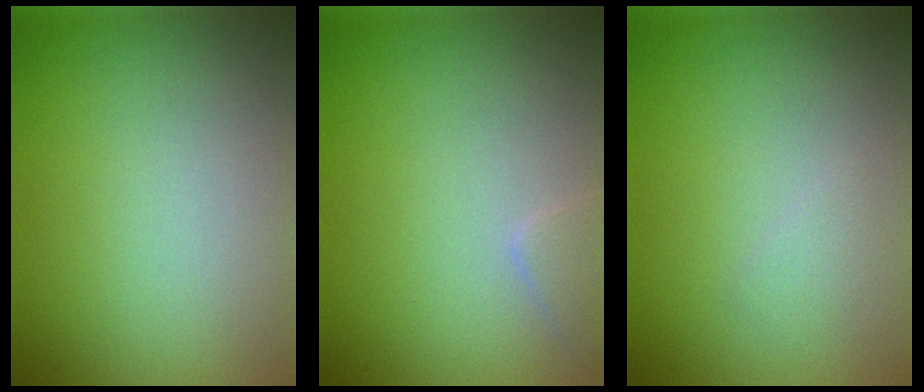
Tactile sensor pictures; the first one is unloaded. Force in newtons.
{"total": 1.2, "press": 1.2, "slide": 0.1}
{"total": 0.8, "press": 0.8, "slide": 0.1}